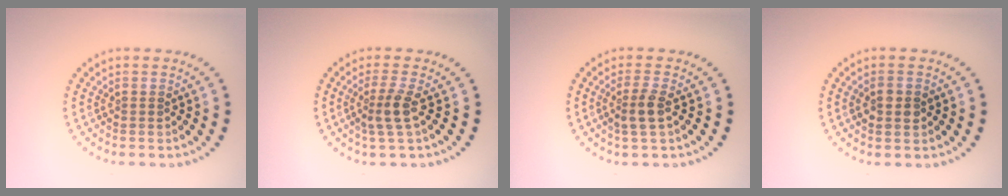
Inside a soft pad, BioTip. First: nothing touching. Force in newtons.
{"total": 2.3, "press": 1.8, "slide": 1.5}
{"total": 2.2, "press": 1.9, "slide": 1.0}
{"total": 1.7, "press": 1.7, "slide": 0.1}